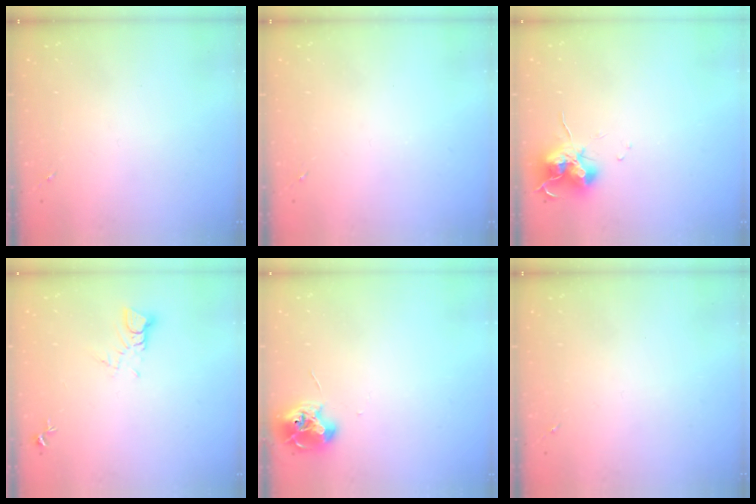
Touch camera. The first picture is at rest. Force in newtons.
{"total": 0.0}
{"total": 12.2, "press": 12.1, "slide": 1.3}
{"total": 4.0, "press": 3.9, "slide": 0.3}
{"total": 9.3, "press": 9.3, "slide": 1.0}
{"total": 0.0}